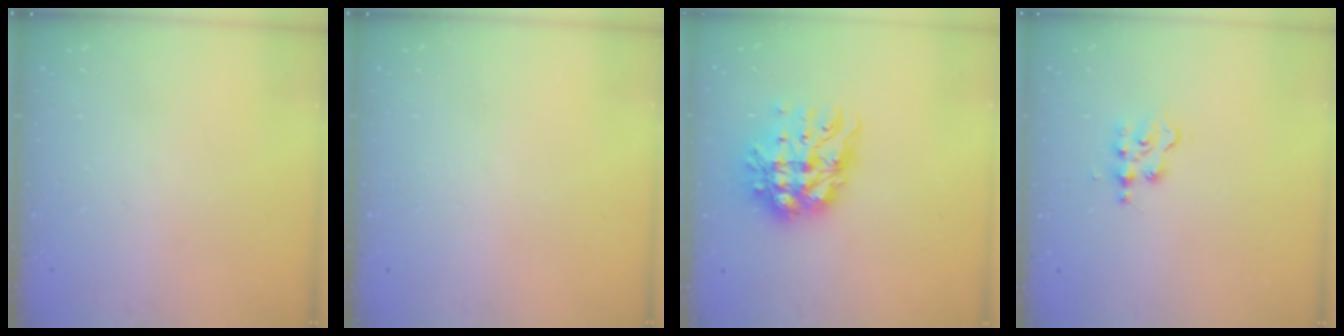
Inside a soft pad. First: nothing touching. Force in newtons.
{"total": 0.0}
{"total": 12.1, "press": 11.9, "slide": 1.7}
{"total": 2.7, "press": 2.6, "slide": 0.3}